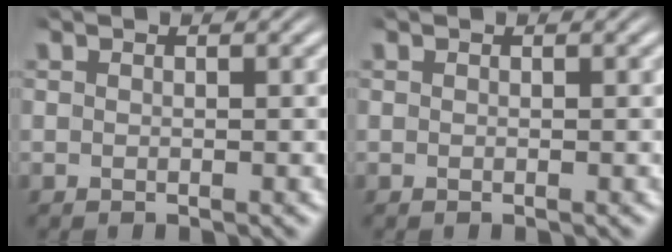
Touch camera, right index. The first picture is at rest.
{"total": 0.0}